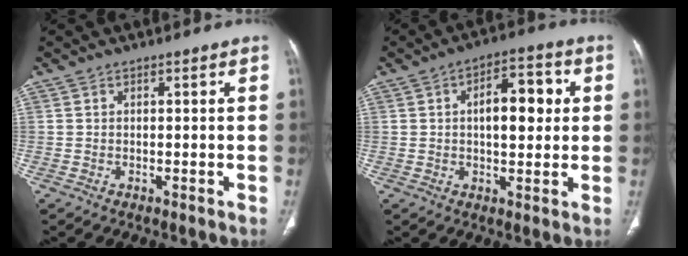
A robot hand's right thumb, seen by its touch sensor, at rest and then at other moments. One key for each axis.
{"total": 10.1, "fx": 1.7, "fy": 4.9, "fz": 8.7, "tx": -0.106, "ty": 0.013, "tz": 0.021}